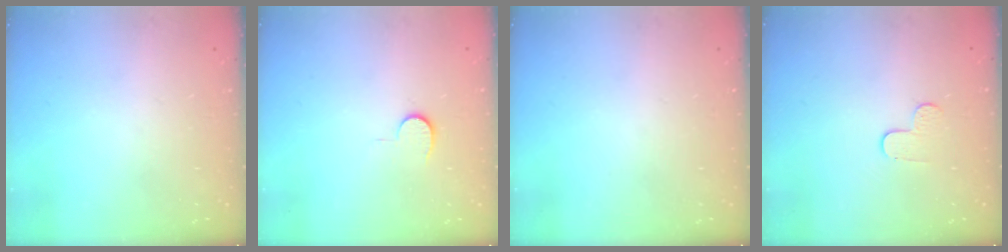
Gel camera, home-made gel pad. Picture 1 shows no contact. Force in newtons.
{"total": 4.0, "press": 4.0, "slide": 0.4}
{"total": 0.0}
{"total": 4.6, "press": 4.6, "slide": 0.5}